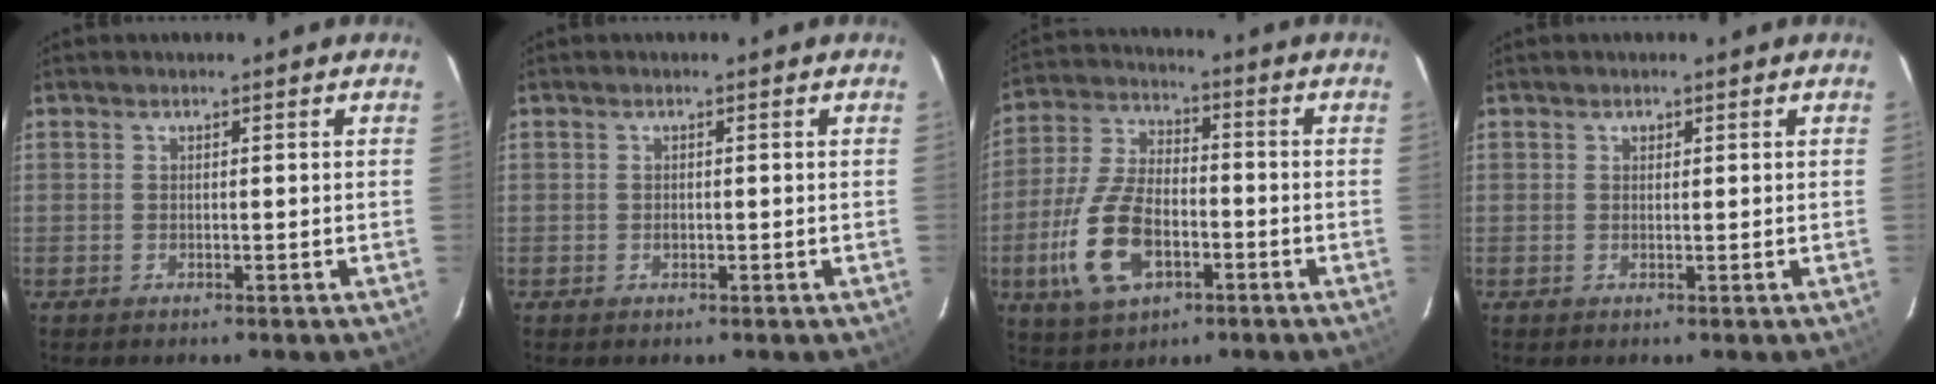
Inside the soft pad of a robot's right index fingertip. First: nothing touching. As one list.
[{"total": 0.6, "force": [-0.1, 0.6, 0.2], "torque": [-0.003, 0.002, -0.001]}, {"total": 13.0, "force": [-4.6, 7.0, 10.0], "torque": [-0.224, 0.003, -0.084]}, {"total": 0.7, "force": [0.3, 0.6, 0.1], "torque": [-0.001, 0.003, 0.004]}]